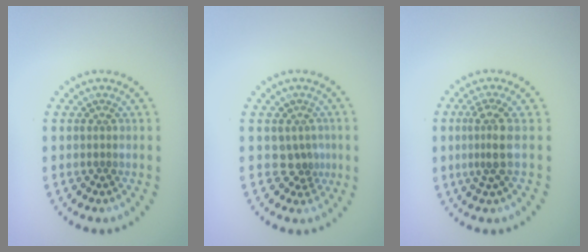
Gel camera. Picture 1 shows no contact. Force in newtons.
{"total": 2.0, "press": 1.5, "slide": 1.3}
{"total": 2.5, "press": 1.9, "slide": 1.6}